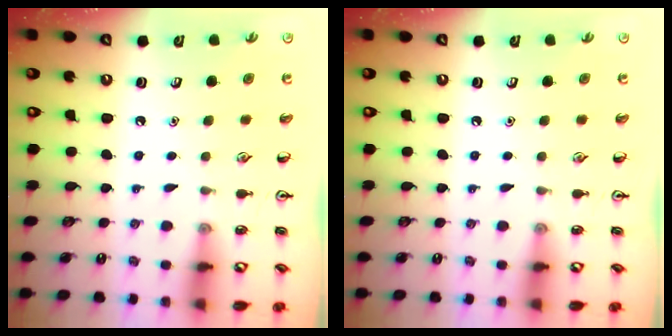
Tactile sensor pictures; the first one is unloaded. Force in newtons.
{"total": 0.0}